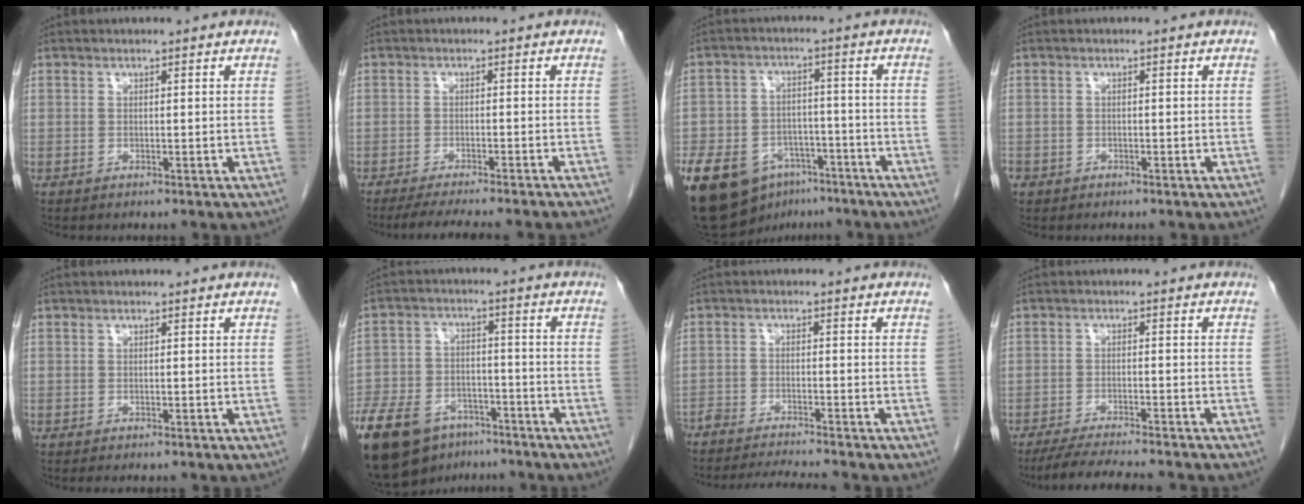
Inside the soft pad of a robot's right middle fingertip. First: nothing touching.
{"total": 11.1, "force": [-9.8, -0.2, 5.2], "torque": [-0.054, -0.019, -0.134]}
{"total": 21.6, "force": [-12.1, 13.9, 11.2], "torque": [-0.297, -0.007, -0.188]}
{"total": 2.1, "force": [-1.3, 1.6, 0.5], "torque": [-0.014, 0.002, -0.023]}
{"total": 1.0, "force": [-0.9, 0.1, 0.4], "torque": [-0.012, -0.006, -0.011]}
{"total": 22.0, "force": [-14.7, 12.0, 11.1], "torque": [-0.291, -0.024, -0.237]}
{"total": 8.0, "force": [-7.6, -0.5, 2.5], "torque": [-0.027, -0.011, -0.124]}
{"total": 10.0, "force": [-8.8, 0.2, 4.6], "torque": [-0.064, -0.019, -0.137]}